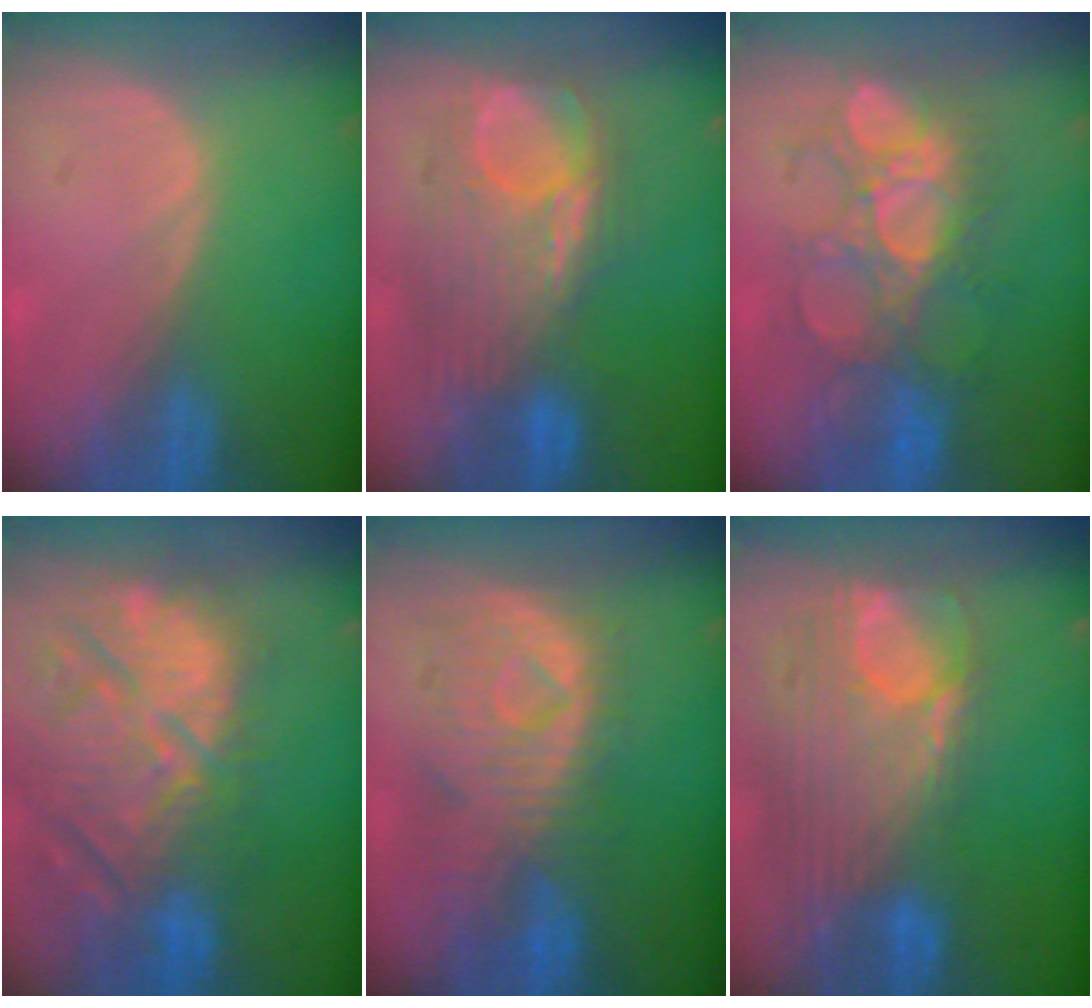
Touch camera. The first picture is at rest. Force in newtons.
{"total": 9.6, "press": 9.4, "slide": 2.1}
{"total": 9.2, "press": 9.2, "slide": 0.5}
{"total": 14.6, "press": 12.8, "slide": 7.1}
{"total": 10.2, "press": 9.3, "slide": 4.2}
{"total": 12.6, "press": 10.7, "slide": 6.7}